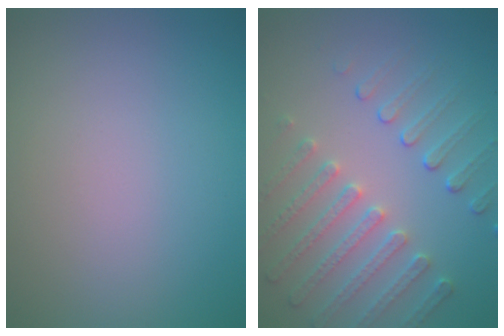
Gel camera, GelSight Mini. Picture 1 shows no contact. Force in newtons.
{"total": 4.2, "press": 3.6, "slide": 2.1}